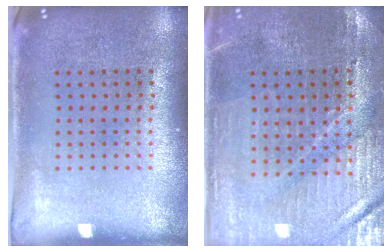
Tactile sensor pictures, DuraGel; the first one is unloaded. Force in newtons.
{"total": 1.7, "press": 1.7, "slide": 0.3}